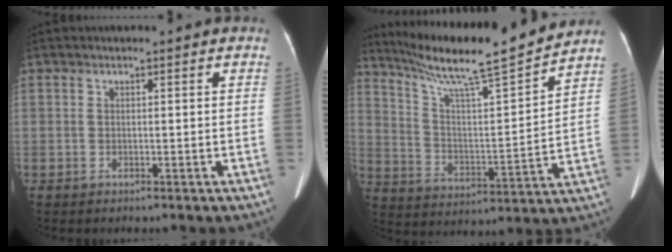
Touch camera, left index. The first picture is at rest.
{"total": 17.9, "force": [15.9, -0.8, 8.2], "torque": [-0.143, -0.012, 0.257]}